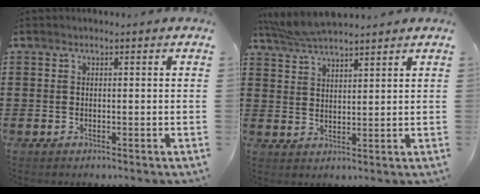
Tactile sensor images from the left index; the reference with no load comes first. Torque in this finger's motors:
{"motor_torque": [0.71, -0.62, 0.14, 0.10]}